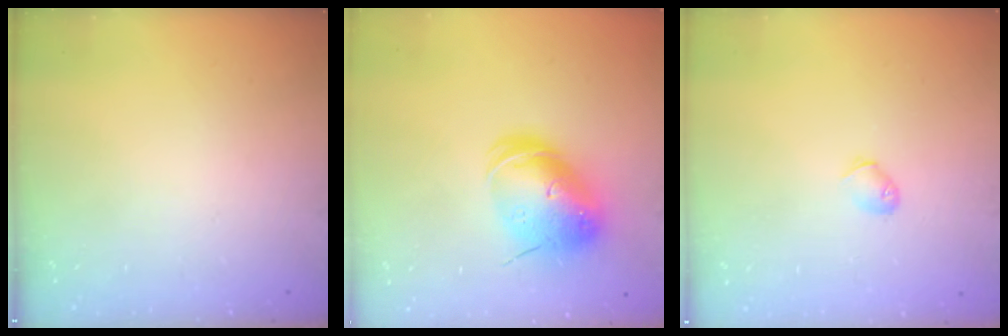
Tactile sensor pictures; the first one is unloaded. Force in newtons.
{"total": 12.9, "press": 12.7, "slide": 2.5}
{"total": 3.1, "press": 3.1, "slide": 0.7}